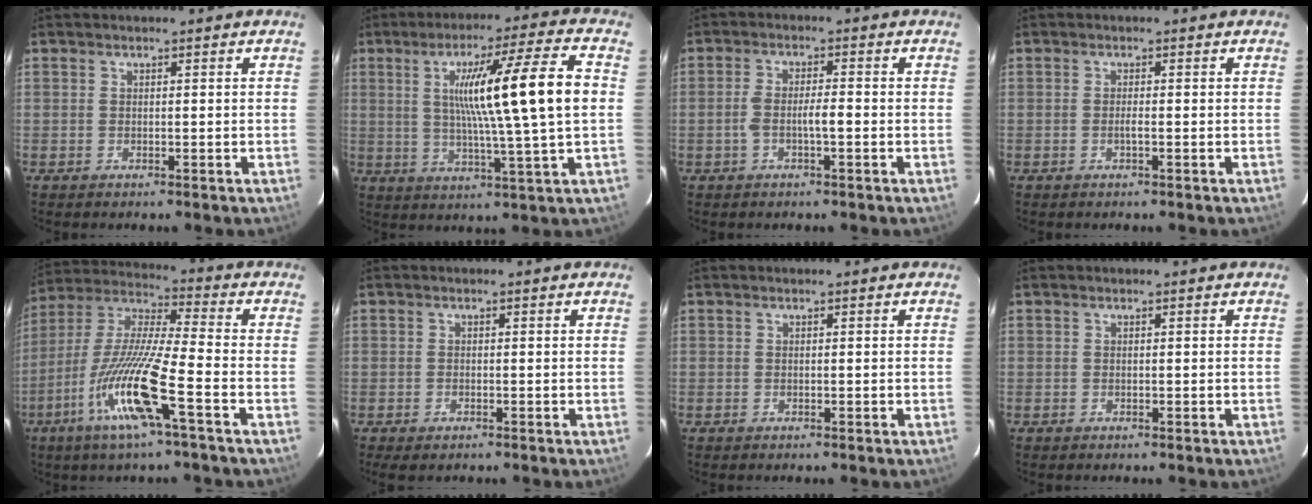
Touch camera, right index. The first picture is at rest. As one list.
[{"total": 16.2, "force": [2.1, -1.3, 16.0], "torque": [-0.258, 0.008, 0.033]}, {"total": 3.8, "force": [-1.0, 0.7, 3.6], "torque": [-0.069, 0.012, -0.014]}, {"total": 1.0, "force": [-0.3, 0.0, 0.9], "torque": [-0.020, 0.000, -0.006]}, {"total": 15.3, "force": [-6.4, 0.2, 13.9], "torque": [-0.290, -0.013, -0.127]}, {"total": 1.7, "force": [-1.1, 0.9, 1.0], "torque": [-0.017, -0.002, -0.008]}, {"total": 0.0}, {"total": 0.0}]